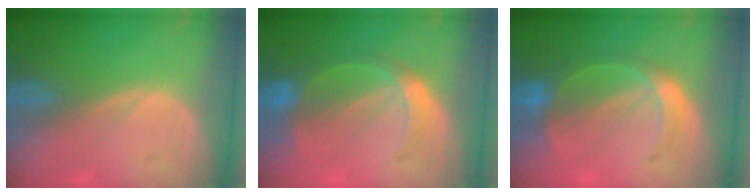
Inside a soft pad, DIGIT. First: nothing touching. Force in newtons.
{"total": 5.9, "press": 5.2, "slide": 2.8}
{"total": 5.7, "press": 5.4, "slide": 1.8}